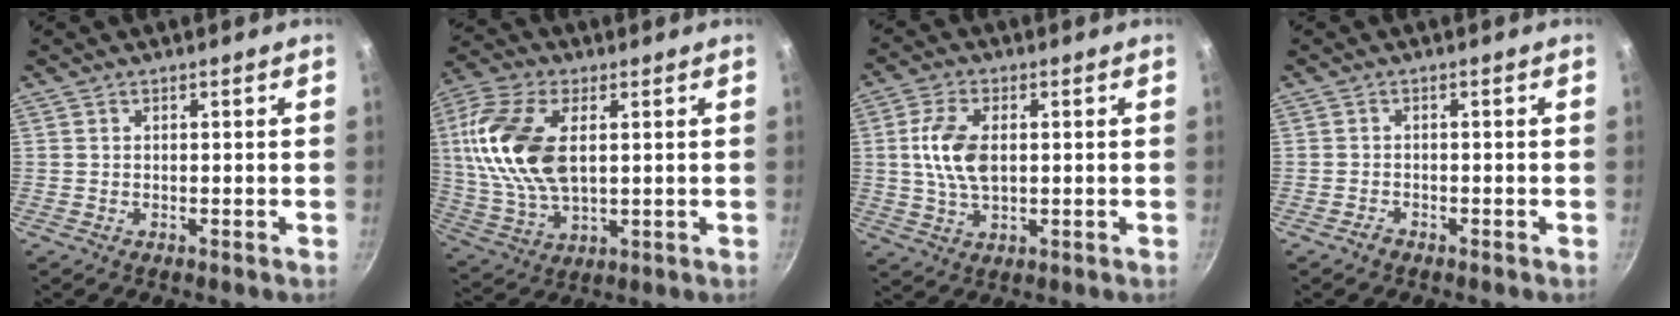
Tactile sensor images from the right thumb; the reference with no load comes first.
{"total": 17.3, "force": [3.3, 9.6, 14.0], "torque": [-0.273, -0.003, 0.062]}
{"total": 8.9, "force": [0.9, 5.0, 7.3], "torque": [-0.139, 0.004, 0.015]}
{"total": 1.3, "force": [-1.1, 0.7, 0.4], "torque": [-0.008, 0.012, -0.020]}